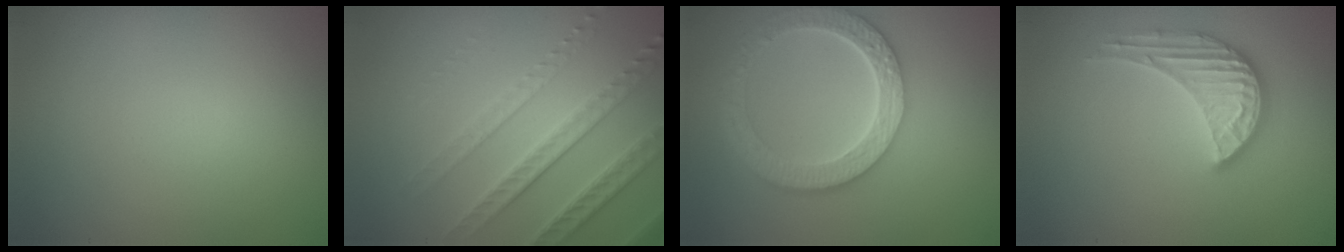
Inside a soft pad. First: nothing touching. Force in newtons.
{"total": 4.0, "press": 3.7, "slide": 1.6}
{"total": 6.1, "press": 4.6, "slide": 4.0}
{"total": 3.5, "press": 3.3, "slide": 1.1}